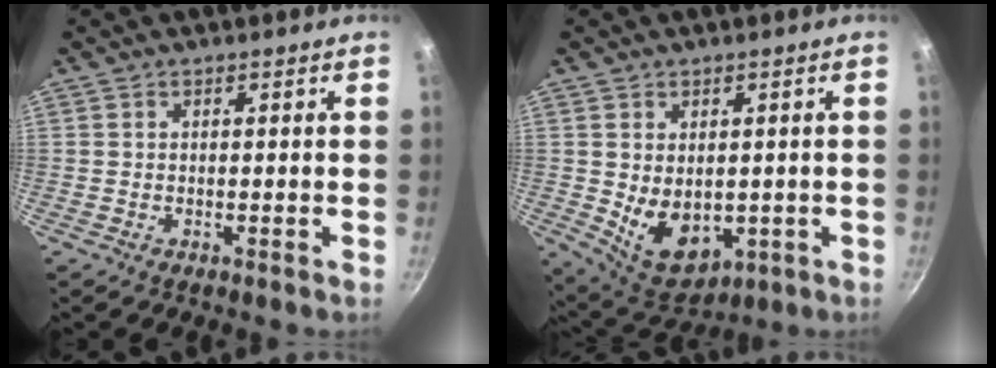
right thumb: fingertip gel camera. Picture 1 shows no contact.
{"total": 9.8, "force": [-0.4, 6.8, 7.0], "torque": [-0.090, -0.016, 0.021]}